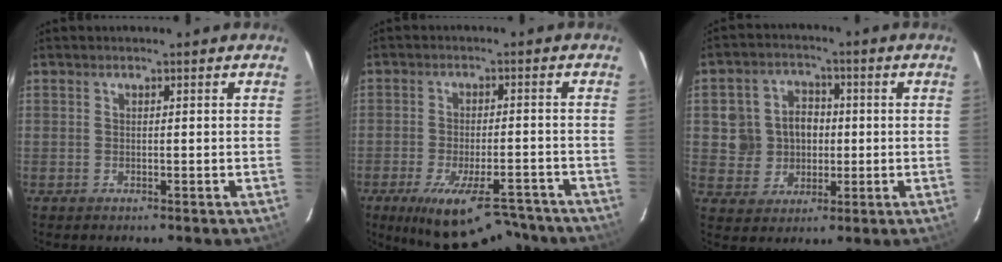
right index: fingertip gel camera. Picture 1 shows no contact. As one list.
[{"total": 15.1, "force": [-11.6, 4.7, 8.4], "torque": [-0.153, -0.030, -0.172]}, {"total": 8.8, "force": [0.2, 8.2, 3.3], "torque": [-0.083, 0.023, 0.011]}]